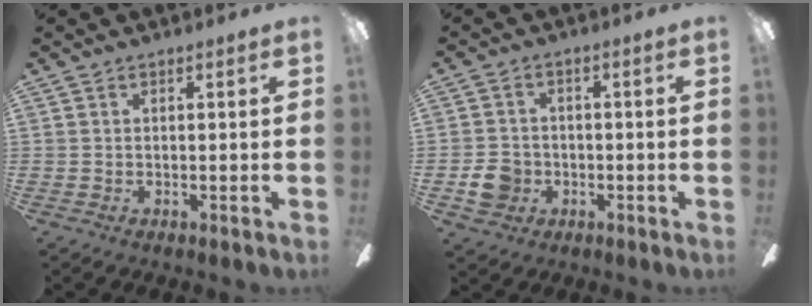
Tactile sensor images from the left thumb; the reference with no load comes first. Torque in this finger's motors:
{"motor_torque": [-0.04, 0.06, -0.02, 0.02, 0.00]}